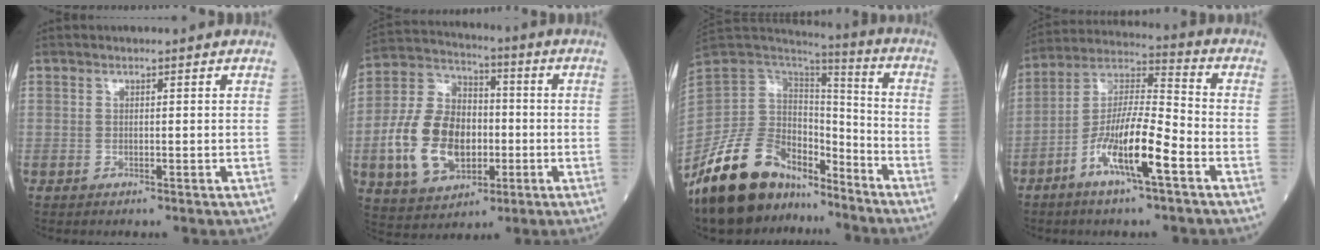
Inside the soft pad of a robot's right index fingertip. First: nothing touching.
{"total": 15.2, "force": [-2.9, 10.2, 10.9], "torque": [-0.251, 0.021, -0.044]}
{"total": 19.4, "force": [-14.5, 9.5, 8.6], "torque": [-0.169, 0.048, -0.252]}
{"total": 12.4, "force": [-5.5, 1.5, 11.0], "torque": [-0.217, -0.001, -0.104]}